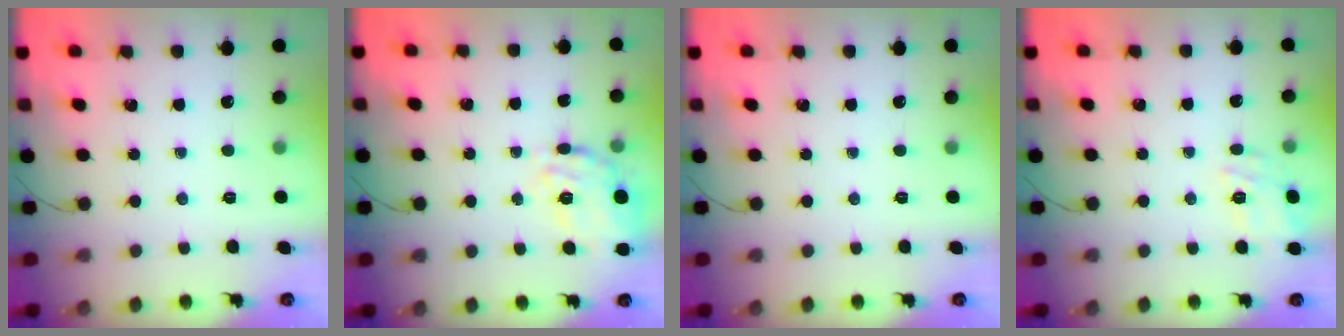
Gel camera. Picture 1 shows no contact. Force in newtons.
{"total": 12.3, "press": 12.1, "slide": 1.8}
{"total": 0.0}
{"total": 13.0, "press": 13.0, "slide": 0.6}